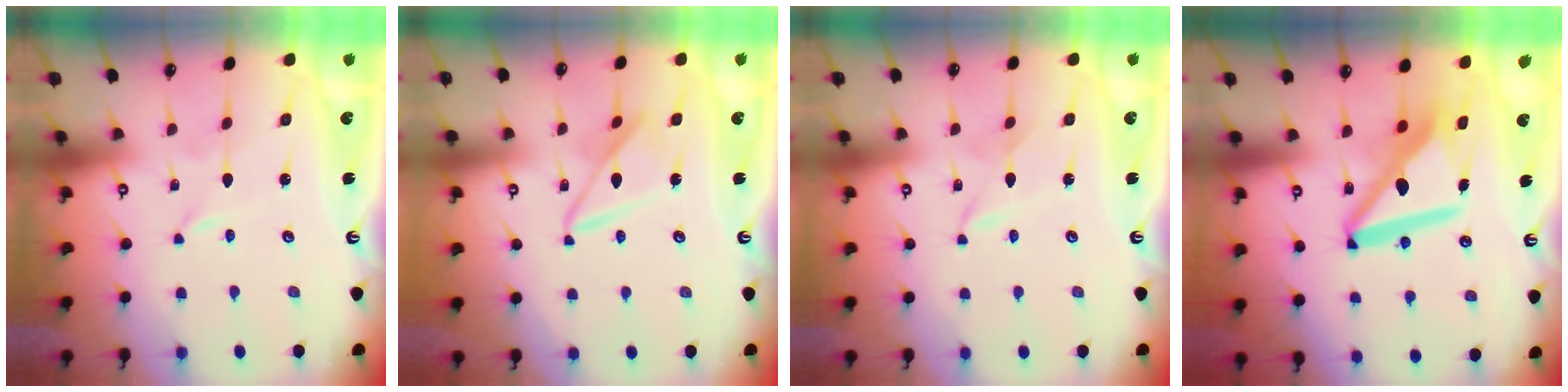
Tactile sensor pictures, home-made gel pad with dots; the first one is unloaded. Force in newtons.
{"total": 11.4, "press": 11.3, "slide": 1.0}
{"total": 2.1, "press": 2.1, "slide": 0.3}
{"total": 13.9, "press": 13.9, "slide": 1.5}